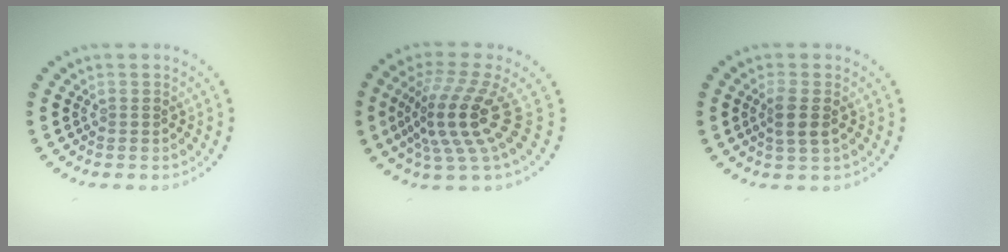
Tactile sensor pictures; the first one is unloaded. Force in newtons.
{"total": 5.2, "press": 3.7, "slide": 3.7}
{"total": 2.0, "press": 1.8, "slide": 0.9}